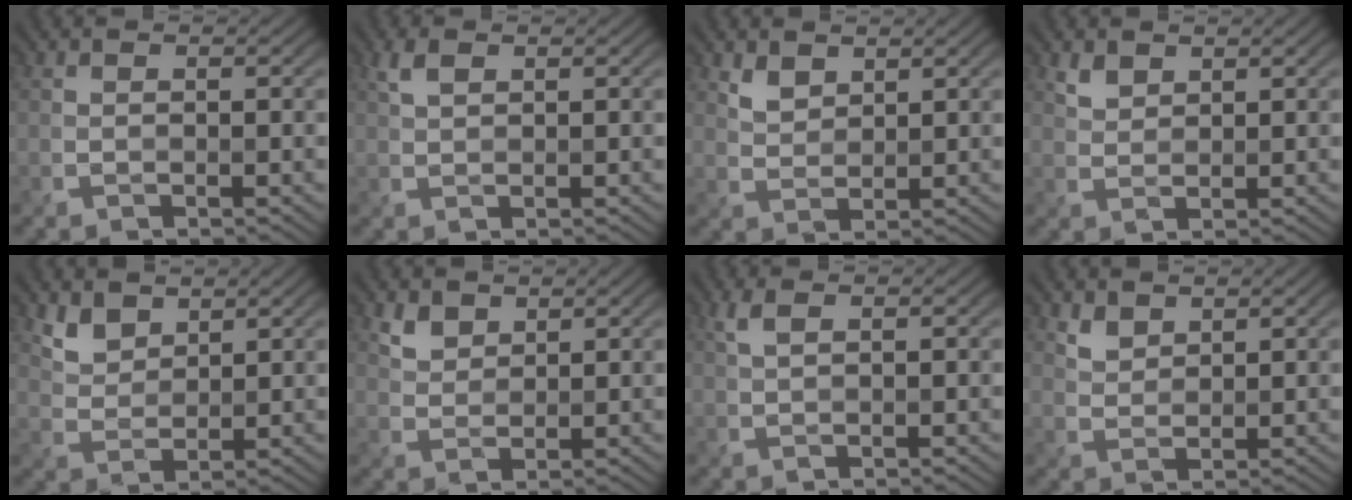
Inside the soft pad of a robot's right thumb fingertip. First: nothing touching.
{"total": 2.0, "force": [1.1, 1.0, 1.4], "torque": [-0.035, 0.004, 0.024]}
{"total": 2.8, "force": [2.0, 1.5, 1.2], "torque": [-0.030, -0.006, 0.047]}
{"total": 2.1, "force": [1.6, 1.1, 0.9], "torque": [-0.024, -0.003, 0.038]}
{"total": 4.0, "force": [2.8, 2.2, 1.8], "torque": [-0.049, -0.008, 0.063]}
{"total": 2.9, "force": [2.1, 1.6, 1.2], "torque": [-0.031, -0.004, 0.049]}
{"total": 1.8, "force": [0.9, 0.5, 1.5], "torque": [-0.040, 0.004, 0.019]}
{"total": 2.5, "force": [2.0, 1.3, 1.0], "torque": [-0.025, -0.004, 0.048]}